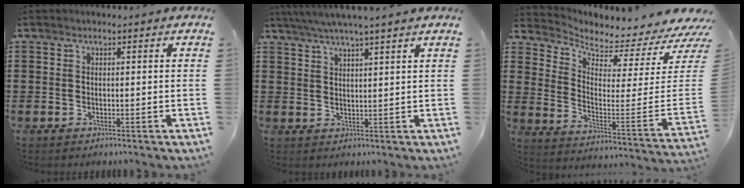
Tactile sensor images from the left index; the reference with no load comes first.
{"total": 3.8, "force": [3.4, -0.3, 1.7], "torque": [-0.042, -0.007, 0.061]}
{"total": 2.7, "force": [2.6, 0.4, 0.6], "torque": [-0.026, -0.051, 0.038]}